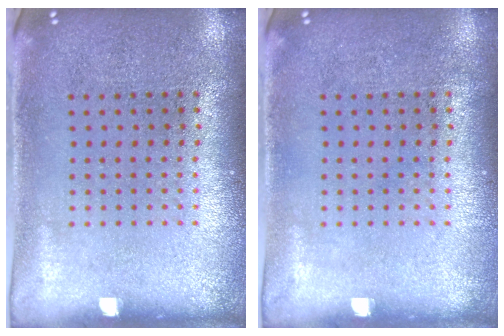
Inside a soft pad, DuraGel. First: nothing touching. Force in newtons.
{"total": 0.0}